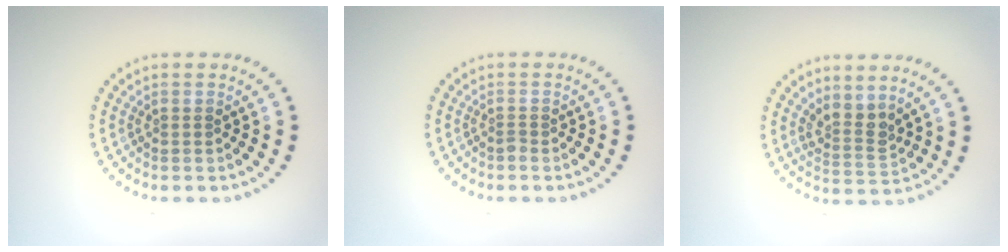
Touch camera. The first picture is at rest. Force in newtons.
{"total": 0.6, "press": 0.3, "slide": 0.5}
{"total": 2.6, "press": 2.0, "slide": 1.7}